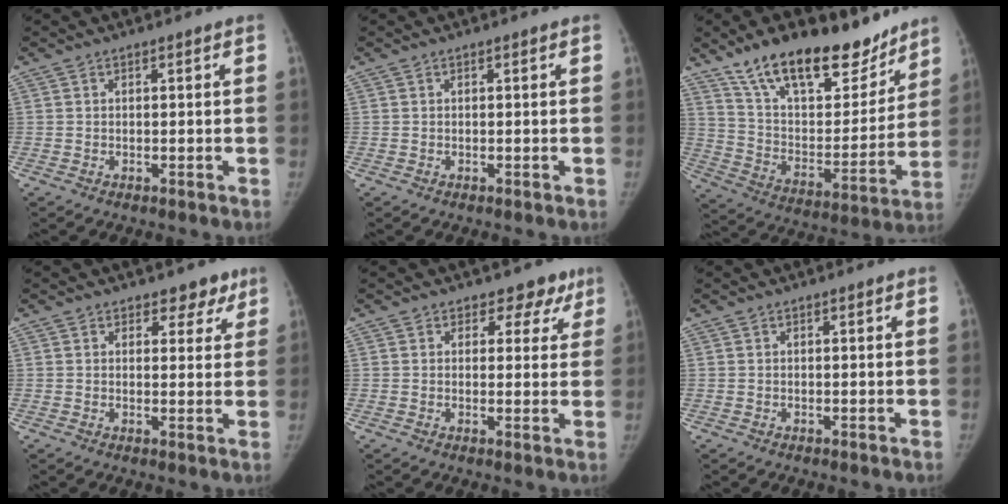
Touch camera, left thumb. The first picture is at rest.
{"total": 0.0}
{"total": 24.1, "force": [17.5, 10.6, 12.7], "torque": [-0.157, -0.077, 0.288]}
{"total": 4.1, "force": [2.9, 2.7, 1.1], "torque": [0.025, -0.014, 0.034]}
{"total": 5.1, "force": [3.4, 3.7, 0.6], "torque": [0.034, -0.017, 0.031]}
{"total": 0.0}